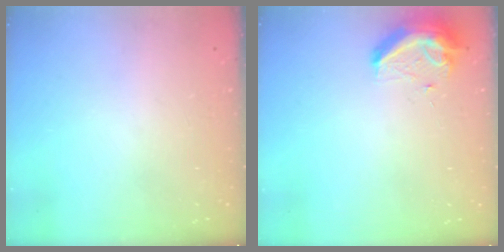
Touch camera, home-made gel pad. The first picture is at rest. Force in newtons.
{"total": 9.2, "press": 9.2, "slide": 0.3}